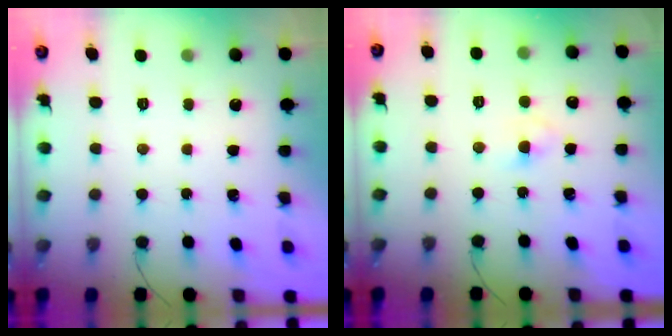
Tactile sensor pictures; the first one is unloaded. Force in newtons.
{"total": 2.6, "press": 2.4, "slide": 1.1}